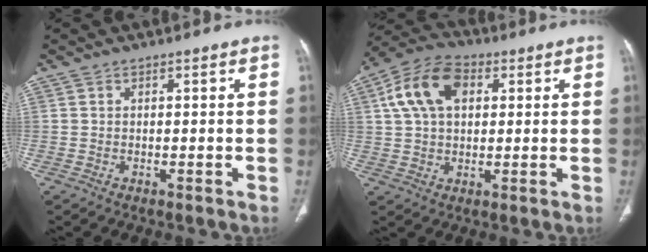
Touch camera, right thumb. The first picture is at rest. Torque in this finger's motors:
{"motor_torque": [0.47, 0.55, 0.56, -0.52, 0.10]}